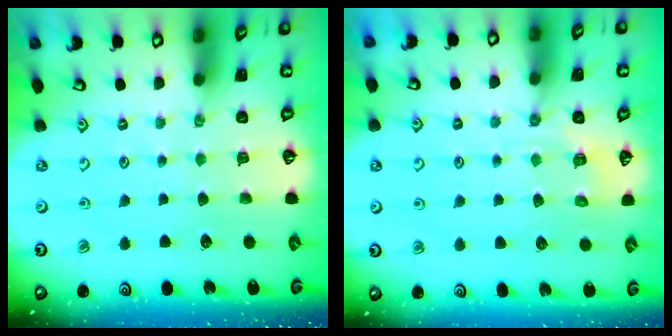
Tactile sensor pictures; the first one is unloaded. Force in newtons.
{"total": 4.9, "press": 4.8, "slide": 1.2}